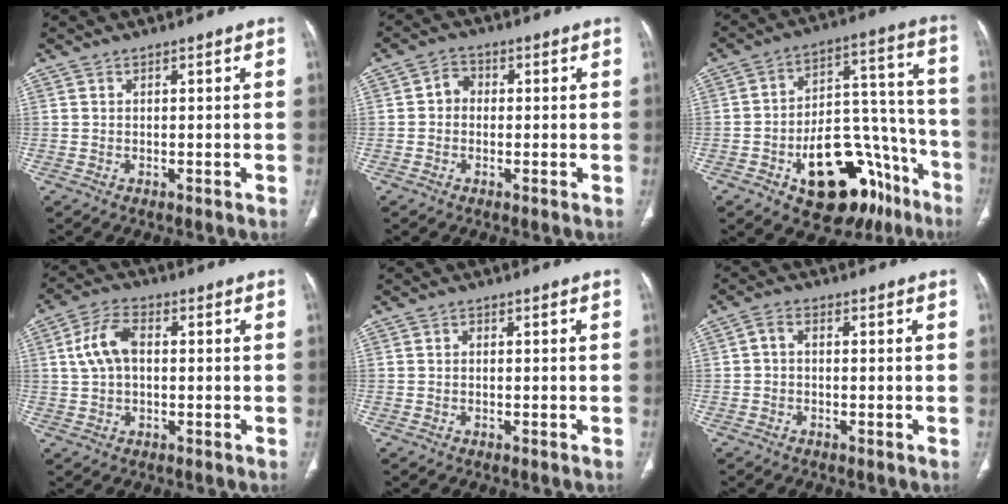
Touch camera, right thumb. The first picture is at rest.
{"total": 3.3, "force": [-0.1, 2.9, 1.5], "torque": [-0.008, 0.013, -0.009]}
{"total": 23.7, "force": [-12.1, 12.8, 15.9], "torque": [-0.161, 0.097, -0.165]}
{"total": 7.7, "force": [1.0, 4.7, 6.0], "torque": [-0.120, 0.021, 0.017]}
{"total": 0.6, "force": [0.0, 0.5, 0.4], "torque": [-0.008, 0.002, -0.001]}
{"total": 2.3, "force": [-0.2, 1.5, 1.7], "torque": [-0.027, 0.011, -0.008]}